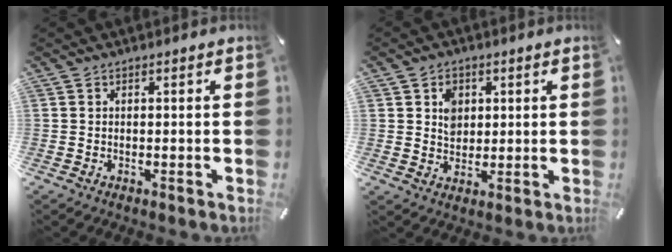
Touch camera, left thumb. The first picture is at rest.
{"total": 5.0, "force": [1.3, 4.3, 2.0], "torque": [-0.026, -0.001, 0.018]}